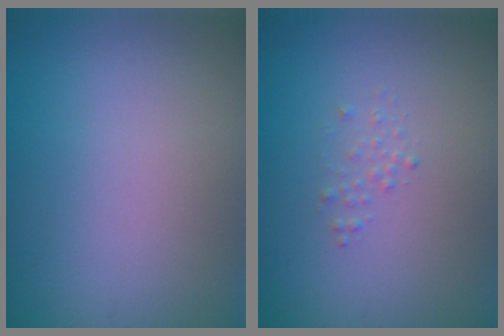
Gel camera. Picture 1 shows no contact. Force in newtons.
{"total": 0.8, "press": 0.8, "slide": 0.0}